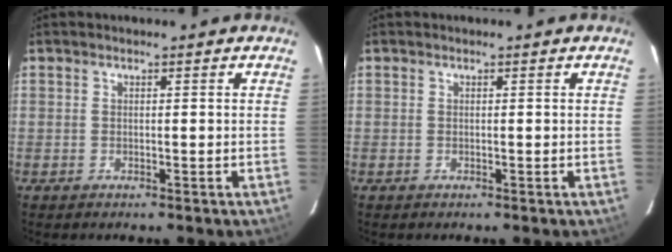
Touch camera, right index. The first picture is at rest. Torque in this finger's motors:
{"motor_torque": [0.00, 0.00, 0.00, 0.00]}